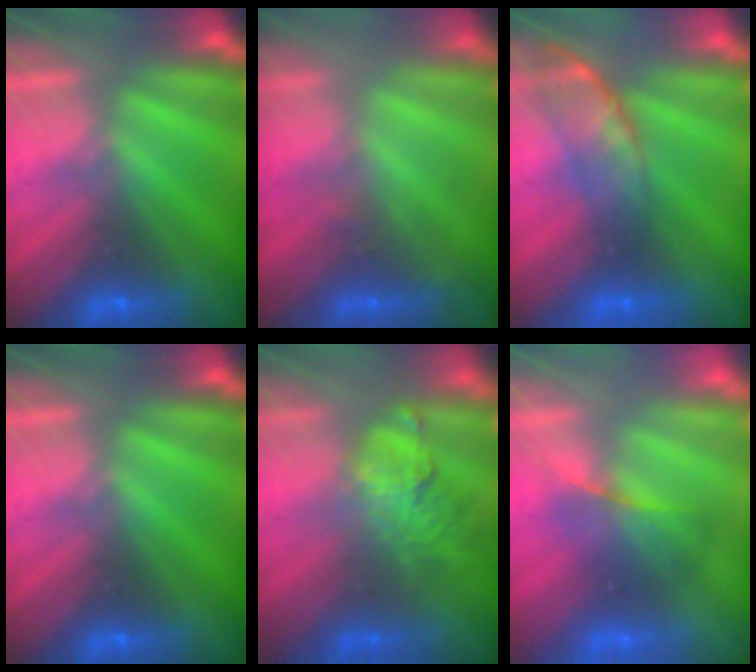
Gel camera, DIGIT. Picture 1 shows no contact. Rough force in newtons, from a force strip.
{"total": 2.8}
{"total": 2.4}
{"total": 0.0}
{"total": 2.8}
{"total": 2.1}